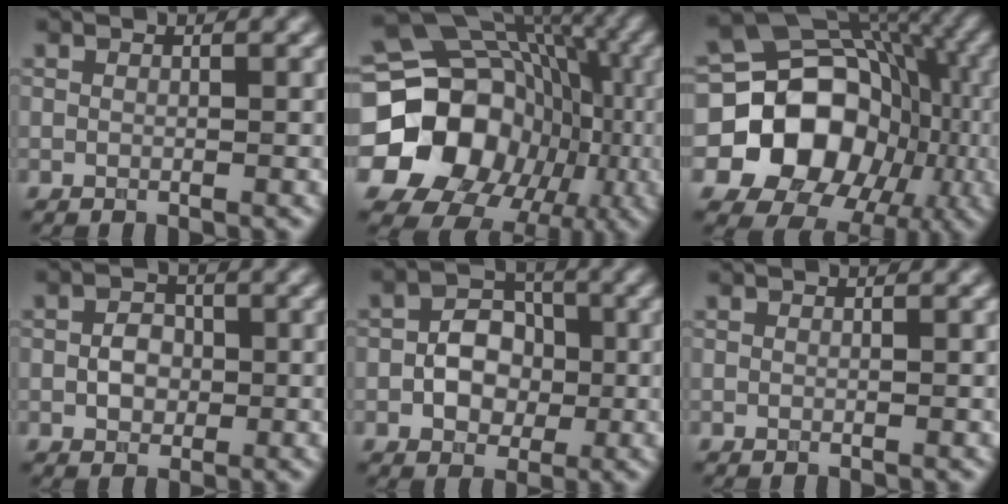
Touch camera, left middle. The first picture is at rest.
{"total": 22.2, "force": [-4.2, 19.9, 8.9], "torque": [-0.145, -0.009, -0.106]}
{"total": 15.9, "force": [-3.6, 13.0, 8.4], "torque": [-0.106, -0.005, -0.089]}
{"total": 2.5, "force": [-0.2, 1.9, 1.6], "torque": [-0.025, 0.002, -0.008]}
{"total": 4.4, "force": [-0.8, 3.3, 2.8], "torque": [-0.035, 0.005, -0.017]}
{"total": 0.0}